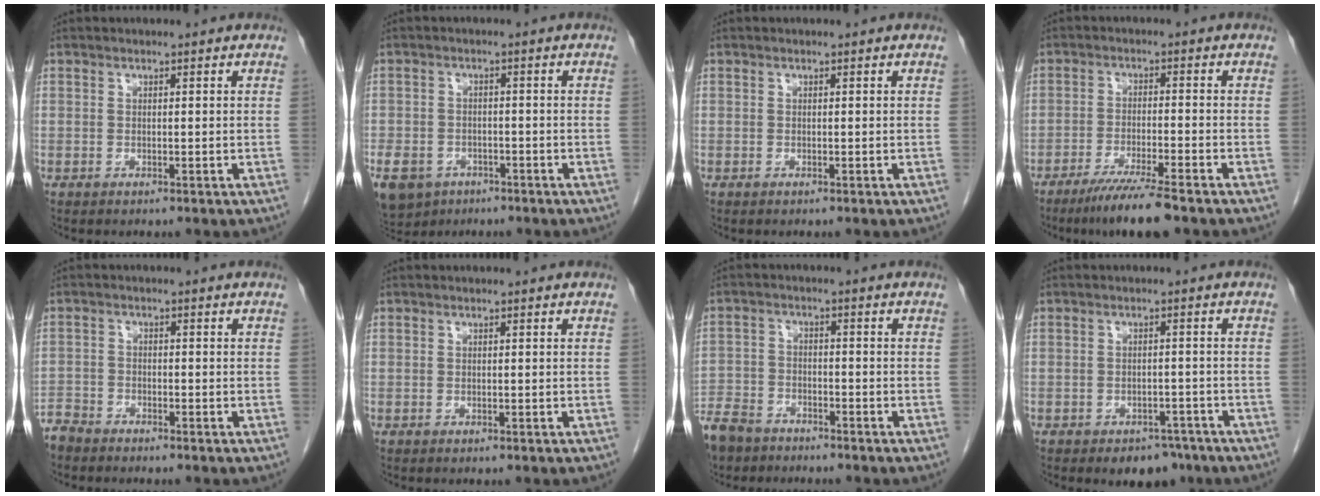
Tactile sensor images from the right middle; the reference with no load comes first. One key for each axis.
{"total": 13.2, "fx": -7.5, "fy": 9.5, "fz": 5.1, "tx": -0.146, "ty": -0.009, "tz": -0.109}
{"total": 0.0}
{"total": 7.8, "fx": -5.9, "fy": -0.2, "fz": 5.1, "tx": -0.089, "ty": -0.022, "tz": -0.104}
{"total": 3.3, "fx": -3.2, "fy": 1.0, "fz": 0.0, "tx": 0.002, "ty": -0.004, "tz": -0.064}
{"total": 0.0}
{"total": 10.5, "fx": -8.2, "fy": 5.4, "fz": 3.5, "tx": -0.090, "ty": -0.009, "tz": -0.145}
{"total": 5.0, "fx": -3.7, "fy": 2.8, "fz": 1.9, "tx": -0.018, "ty": 0.004, "tz": -0.047}